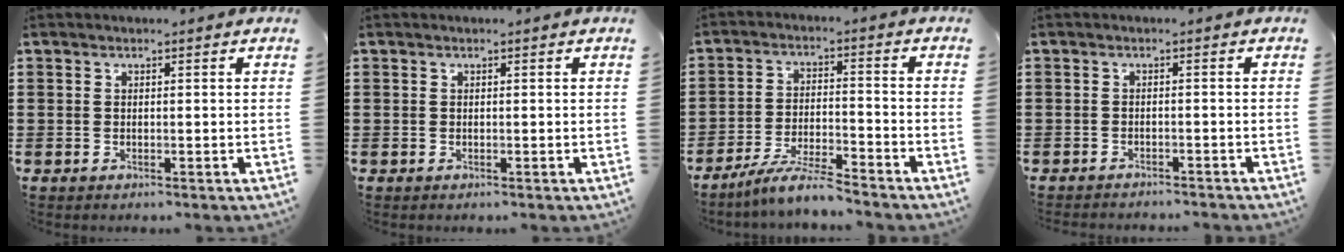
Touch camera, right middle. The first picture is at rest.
{"total": 0.0}
{"total": 6.4, "force": [-5.8, 0.1, 2.7], "torque": [-0.063, -0.010, -0.112]}
{"total": 1.4, "force": [-1.4, 0.0, 0.0], "torque": [-0.004, 0.001, -0.030]}